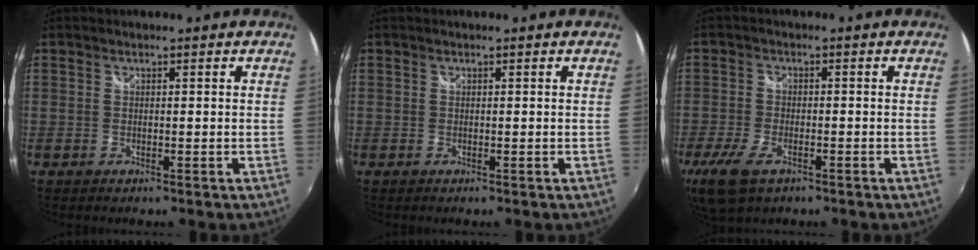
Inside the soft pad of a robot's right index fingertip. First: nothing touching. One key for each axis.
{"total": 0.0}
{"total": 9.5, "fx": -5.5, "fy": 4.6, "fz": 6.2, "tx": -0.156, "ty": -0.027, "tz": -0.101}